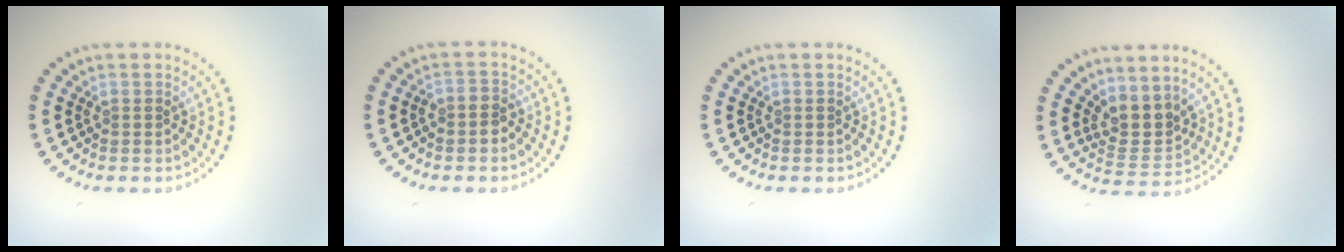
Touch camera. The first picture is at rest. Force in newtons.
{"total": 1.3, "press": 1.1, "slide": 0.7}
{"total": 0.0}
{"total": 3.2, "press": 2.4, "slide": 2.0}